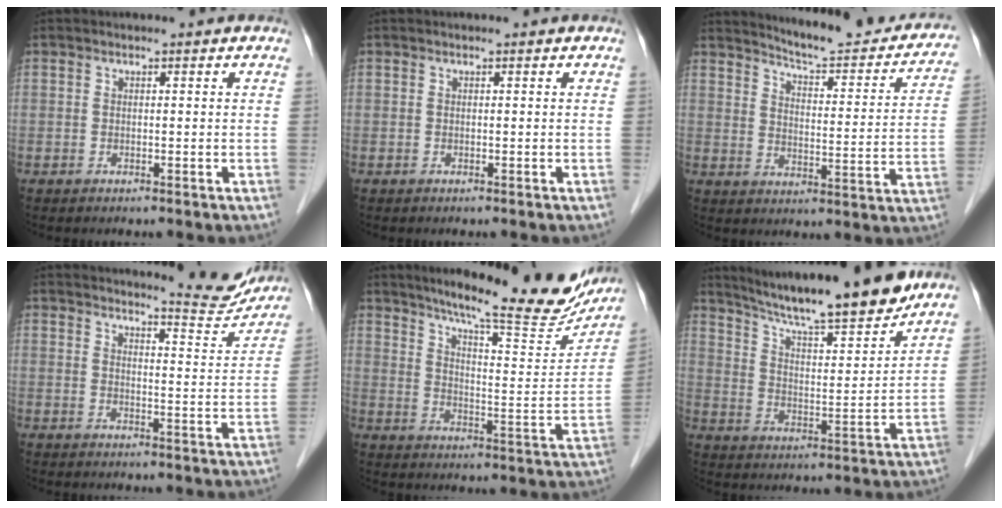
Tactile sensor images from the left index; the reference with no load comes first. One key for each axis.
{"total": 0.0}
{"total": 18.5, "fx": 17.1, "fy": 2.6, "fz": 6.5, "tx": -0.078, "ty": -0.048, "tz": 0.208}
{"total": 9.0, "fx": 8.9, "fy": 0.0, "fz": 0.9, "tx": -0.013, "ty": -0.033, "tz": 0.108}
{"total": 23.2, "fx": 19.7, "fy": 2.9, "fz": 11.9, "tx": -0.171, "ty": -0.035, "tz": 0.259}
{"total": 18.1, "fx": 15.8, "fy": 0.9, "fz": 8.8, "tx": -0.139, "ty": -0.002, "tz": 0.246}